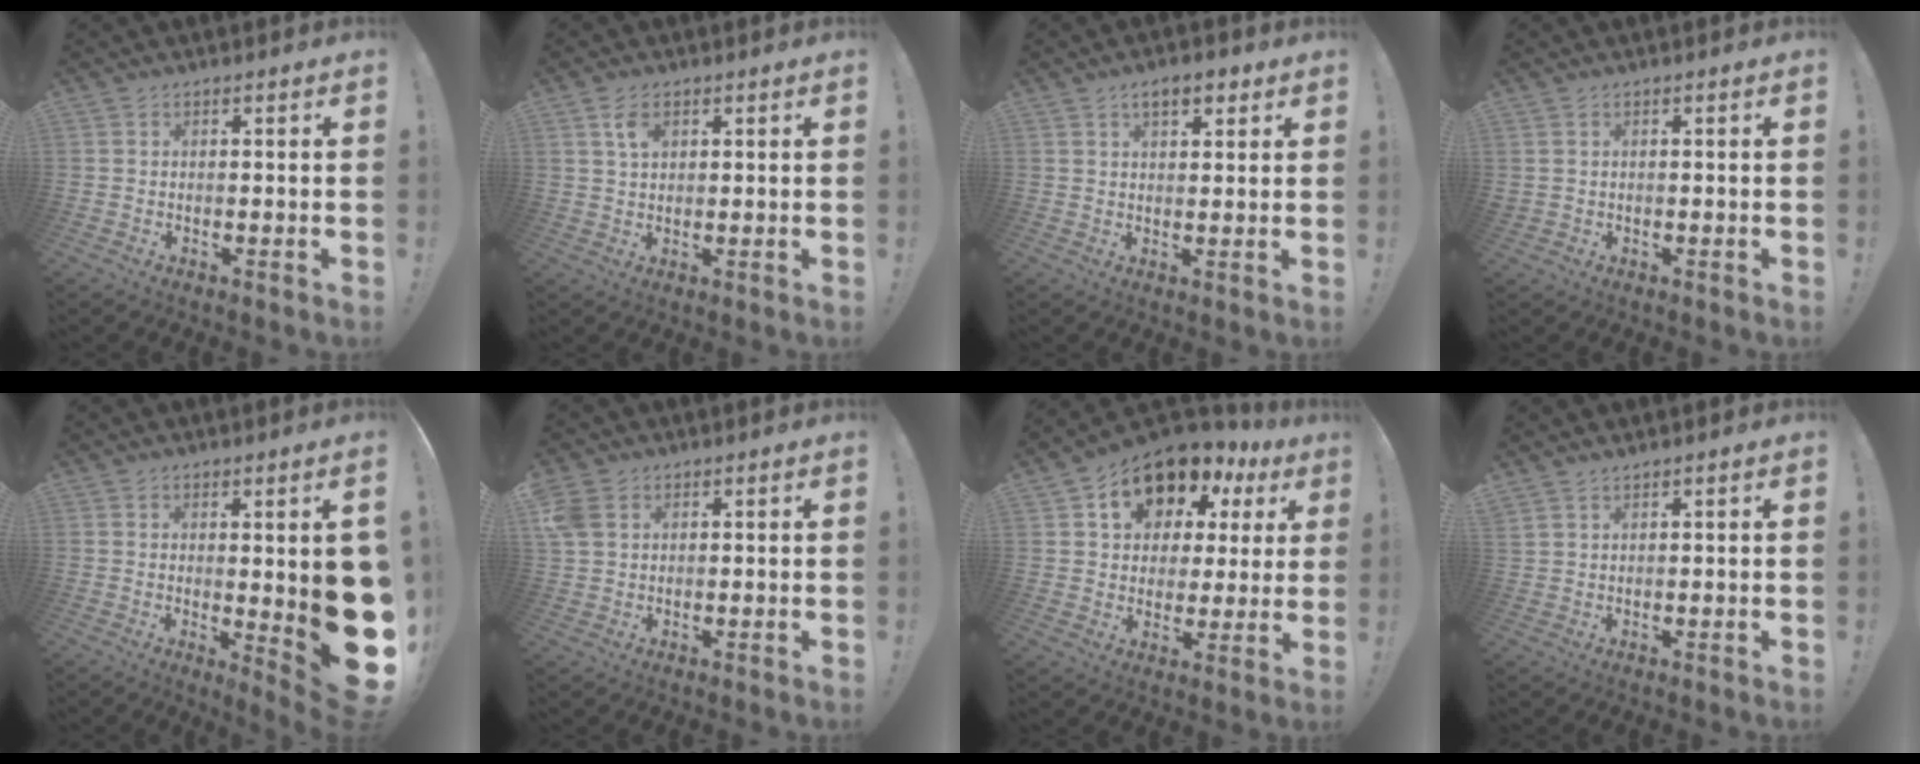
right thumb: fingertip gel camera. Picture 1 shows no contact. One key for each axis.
{"total": 4.4, "fx": 2.2, "fy": 2.6, "fz": 2.8, "tx": -0.036, "ty": -0.008, "tz": 0.037}
{"total": 5.9, "fx": 3.5, "fy": 2.6, "fz": 3.9, "tx": -0.053, "ty": -0.008, "tz": 0.059}
{"total": 1.2, "fx": 0.5, "fy": 0.9, "fz": 0.5, "tx": -0.010, "ty": 0.003, "tz": 0.011}
{"total": 10.4, "fx": 1.1, "fy": 1.8, "fz": 10.2, "tx": -0.117, "ty": -0.039, "tz": 0.024}
{"total": 5.7, "fx": 2.6, "fy": 4.1, "fz": 3.0, "tx": -0.059, "ty": 0.002, "tz": 0.054}
{"total": 14.0, "fx": 8.5, "fy": 8.9, "fz": 6.7, "tx": -0.102, "ty": -0.060, "tz": 0.156}
{"total": 1.8, "fx": 1.7, "fy": 0.2, "fz": 0.6, "tx": -0.014, "ty": -0.010, "tz": 0.033}